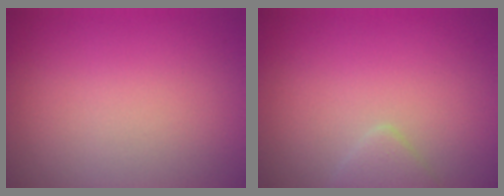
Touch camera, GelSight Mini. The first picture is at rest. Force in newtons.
{"total": 1.4, "press": 1.4, "slide": 0.1}